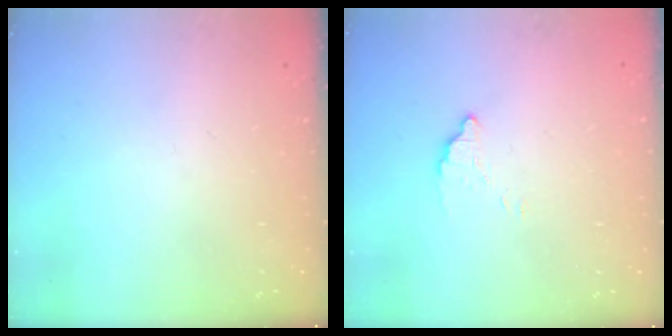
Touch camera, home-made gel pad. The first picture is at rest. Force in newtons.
{"total": 2.5, "press": 2.5, "slide": 0.1}